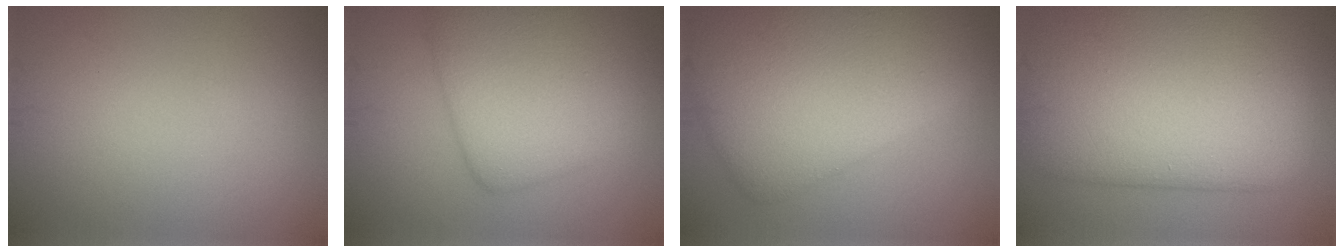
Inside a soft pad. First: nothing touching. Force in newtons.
{"total": 8.5, "press": 8.5, "slide": 0.0}
{"total": 11.6, "press": 11.6, "slide": 0.2}
{"total": 13.2, "press": 13.2, "slide": 0.8}